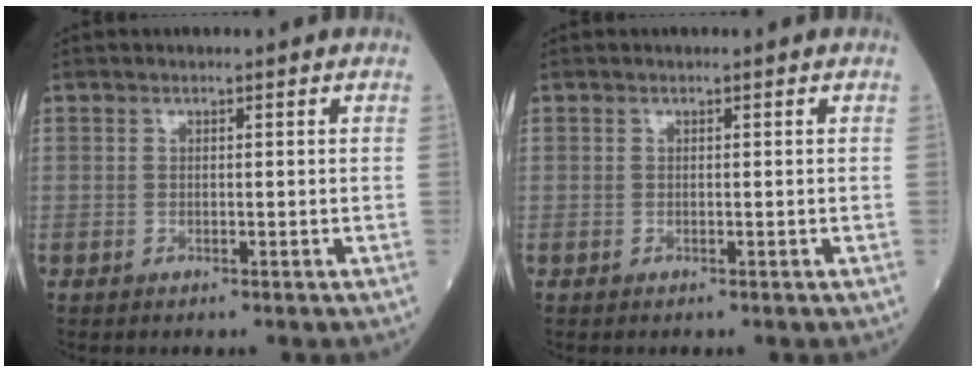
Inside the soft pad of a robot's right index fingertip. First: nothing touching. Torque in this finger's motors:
{"motor_torque": [0.01, -0.01, 0.00, -0.01]}